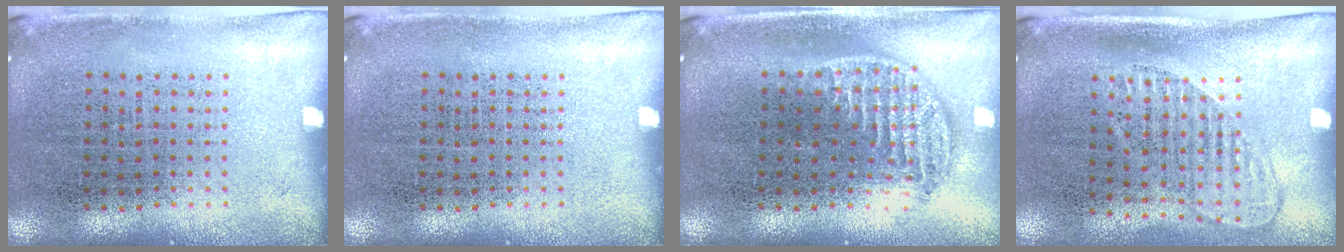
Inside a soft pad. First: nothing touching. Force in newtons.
{"total": 0.0}
{"total": 1.3, "press": 1.1, "slide": 0.7}
{"total": 1.4, "press": 1.2, "slide": 0.7}